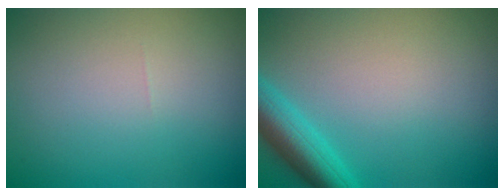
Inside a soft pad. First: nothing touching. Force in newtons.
{"total": 4.4, "press": 4.4, "slide": 0.2}